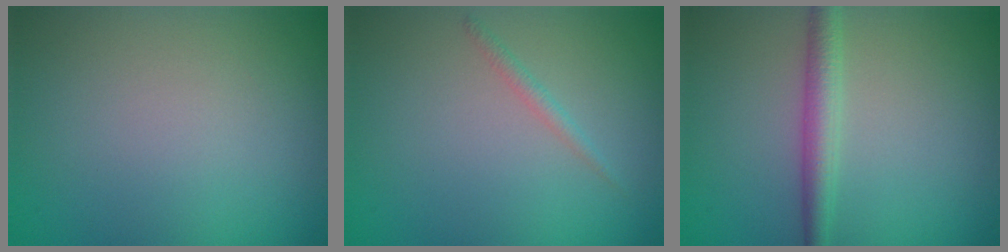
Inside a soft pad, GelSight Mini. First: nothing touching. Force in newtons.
{"total": 0.9, "press": 0.9, "slide": 0.1}
{"total": 2.7, "press": 2.7, "slide": 0.0}